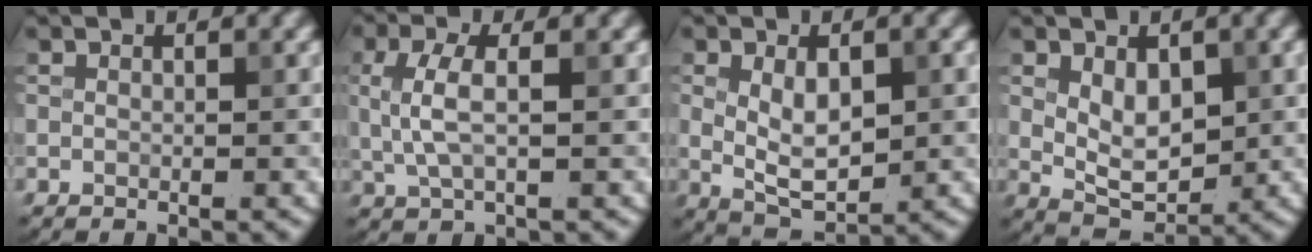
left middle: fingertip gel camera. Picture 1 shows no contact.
{"total": 3.4, "force": [0.3, 1.2, 3.2], "torque": [-0.076, 0.003, 0.005]}
{"total": 4.7, "force": [0.5, 2.4, 4.0], "torque": [-0.075, -0.002, 0.013]}
{"total": 4.4, "force": [0.7, 2.7, 3.4], "torque": [-0.059, -0.005, 0.019]}